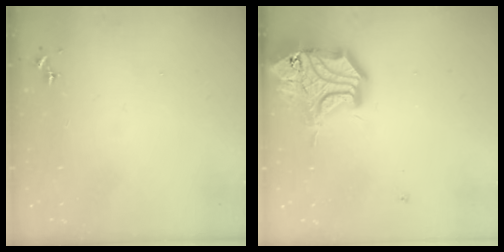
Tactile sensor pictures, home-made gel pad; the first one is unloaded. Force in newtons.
{"total": 23.5, "press": 23.3, "slide": 3.4}